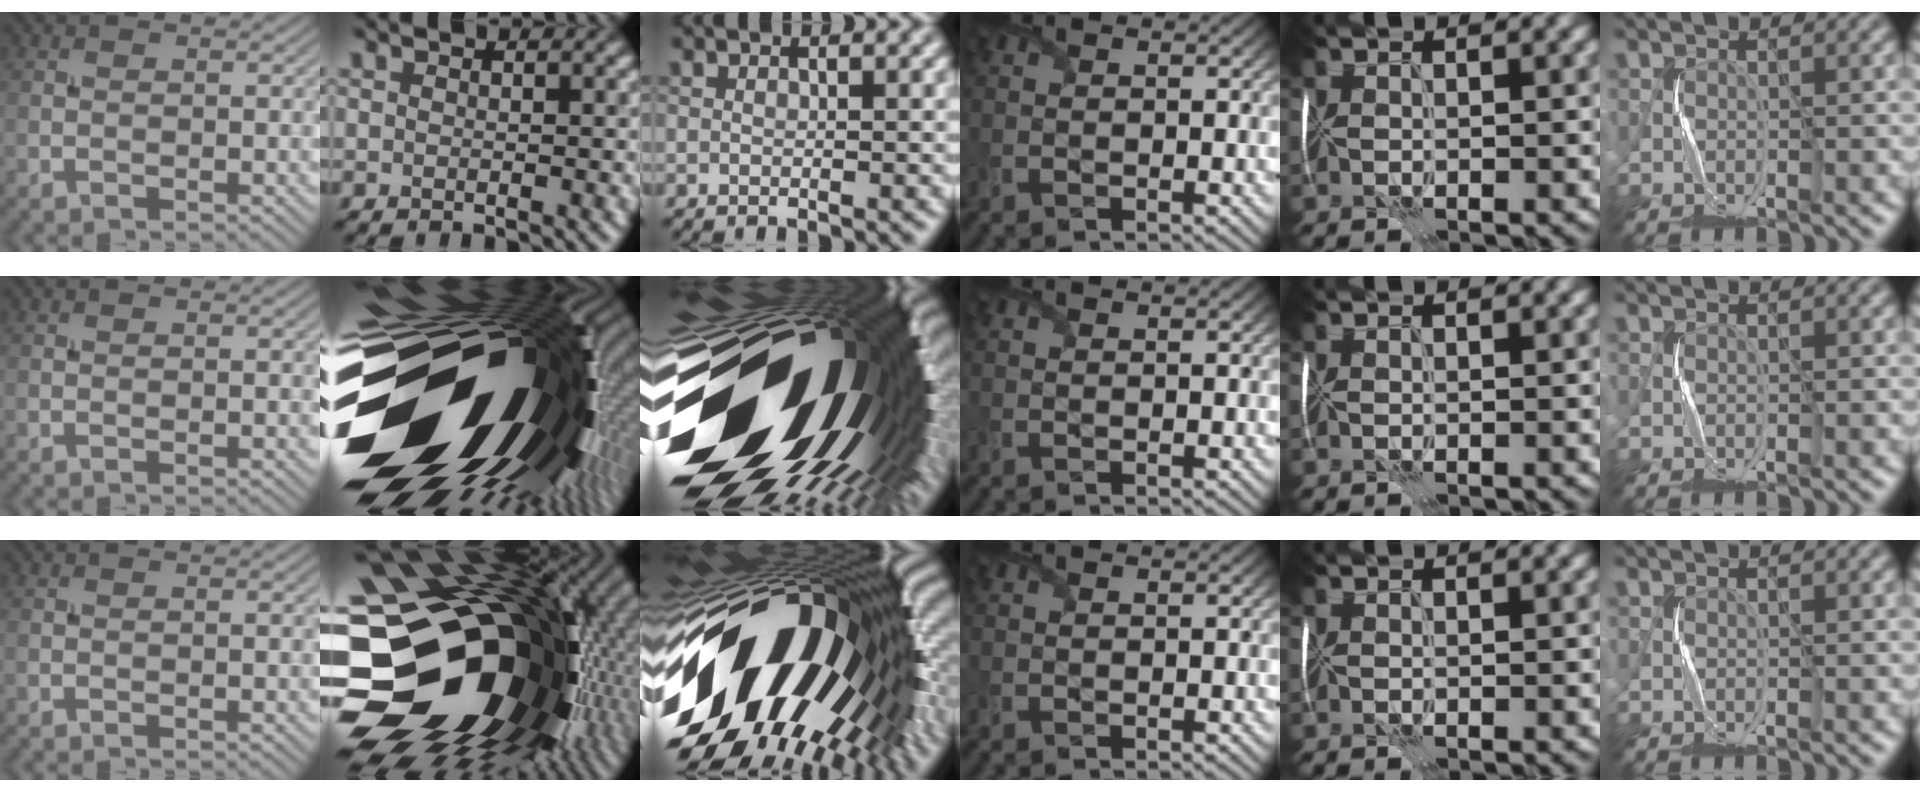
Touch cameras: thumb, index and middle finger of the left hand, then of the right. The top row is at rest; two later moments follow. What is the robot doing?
{"motion": "fold", "object": "shipping label"}